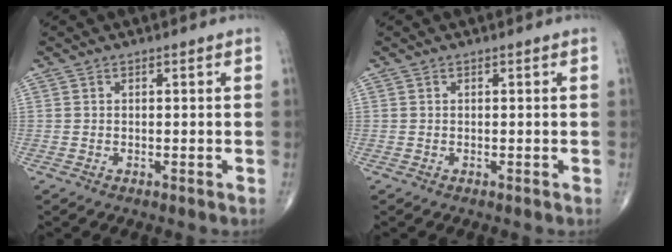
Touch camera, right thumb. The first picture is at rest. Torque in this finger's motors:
{"motor_torque": [0.02, 0.02, 0.00, 0.00, 0.00]}